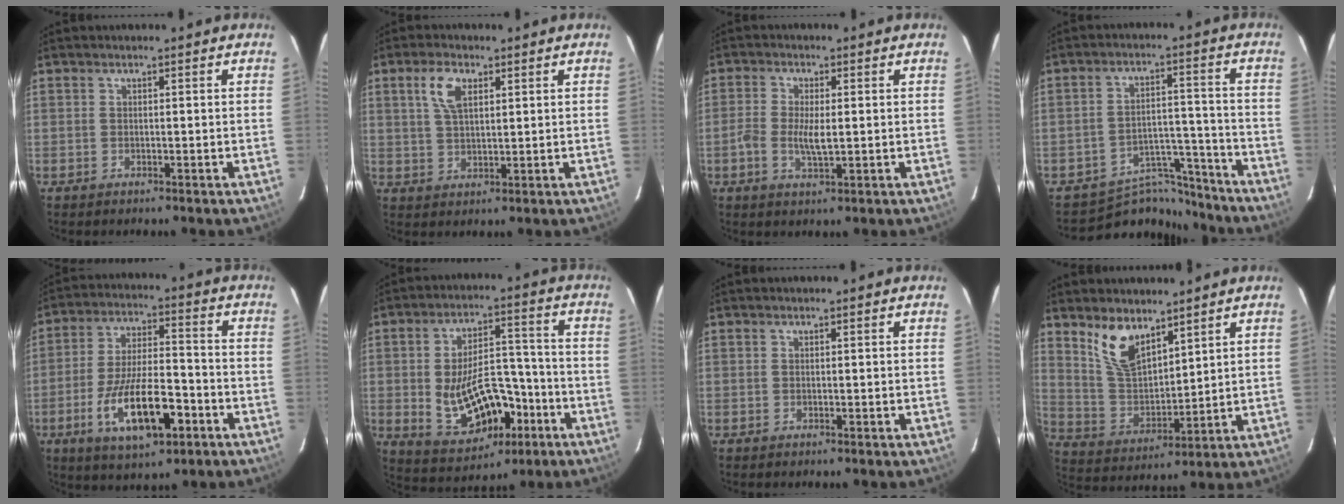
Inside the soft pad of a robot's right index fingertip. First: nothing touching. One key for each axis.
{"total": 5.6, "fx": 2.5, "fy": 2.8, "fz": 4.2, "tx": -0.082, "ty": 0.010, "tz": 0.048}
{"total": 4.7, "fx": -0.7, "fy": 1.9, "fz": 4.3, "tx": -0.092, "ty": -0.002, "tz": -0.017}
{"total": 10.4, "fx": -9.7, "fy": 3.7, "fz": 0.4, "tx": -0.013, "ty": 0.040, "tz": -0.147}
{"total": 15.2, "fx": -6.5, "fy": 5.3, "fz": 12.7, "tx": -0.246, "ty": -0.010, "tz": -0.103}
{"total": 15.5, "fx": -5.1, "fy": 8.2, "fz": 12.1, "tx": -0.220, "ty": 0.012, "tz": -0.048}
{"total": 0.0}
{"total": 9.9, "fx": 6.8, "fy": 4.4, "fz": 5.7, "tx": -0.110, "ty": 0.001, "tz": 0.143}